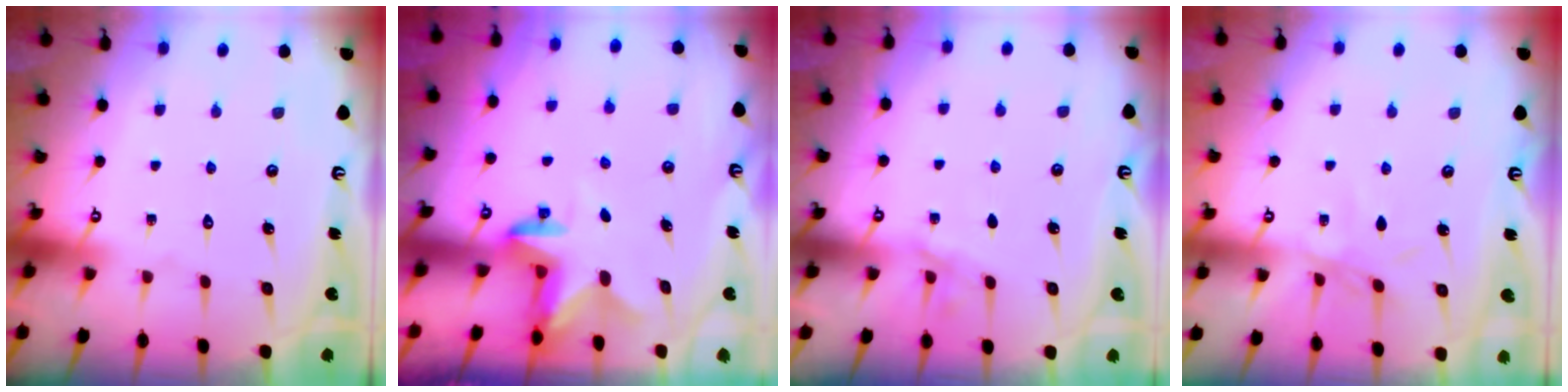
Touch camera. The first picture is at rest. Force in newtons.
{"total": 2.7, "press": 2.6, "slide": 0.5}
{"total": 2.6, "press": 2.6, "slide": 0.4}
{"total": 5.3, "press": 5.3, "slide": 0.4}